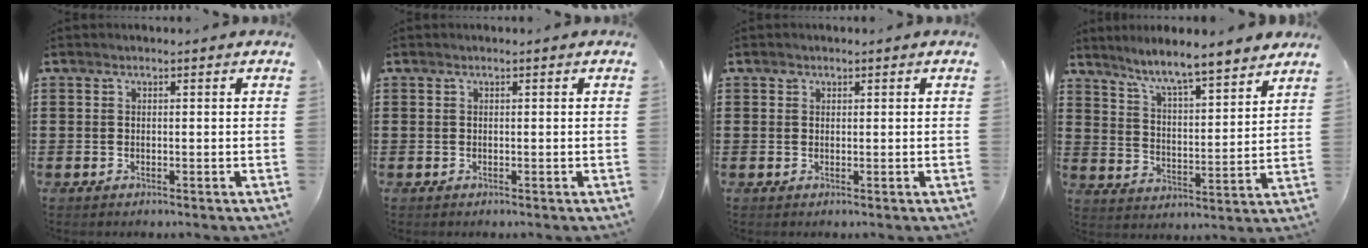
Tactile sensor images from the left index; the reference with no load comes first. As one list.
[{"total": 0.0}, {"total": 0.7, "force": [0.4, 0.5, 0.2], "torque": [-0.006, 0.003, 0.008]}, {"total": 6.3, "force": [5.8, -0.2, 2.5], "torque": [-0.075, -0.042, 0.095]}]